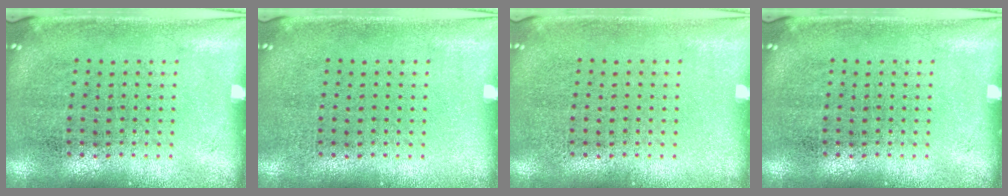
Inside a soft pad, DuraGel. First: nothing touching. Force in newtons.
{"total": 0.0}
{"total": 0.0}
{"total": 0.0}